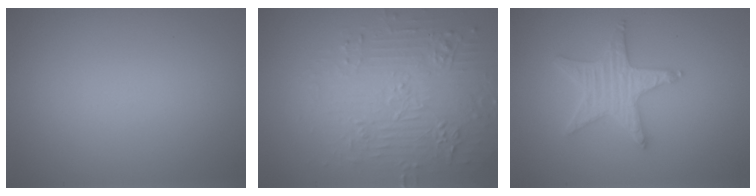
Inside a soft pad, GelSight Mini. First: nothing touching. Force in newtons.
{"total": 5.1, "press": 4.4, "slide": 2.7}
{"total": 3.4, "press": 3.2, "slide": 1.0}